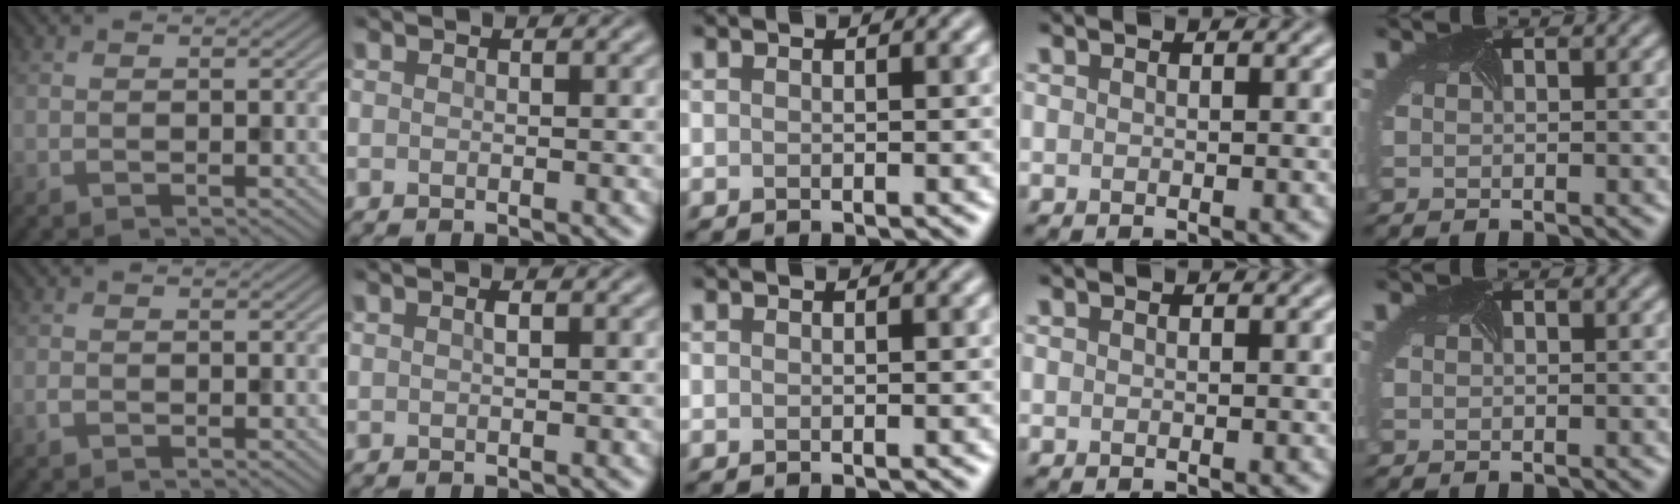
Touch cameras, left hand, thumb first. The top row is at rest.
{"thumb": {"total": 0.6, "force": [-0.4, 0.3, 0.4], "torque": [-0.008, 0.000, -0.009]}, "index": {"total": 0.7, "force": [0.3, 0.2, 0.6], "torque": [-0.017, 0.001, 0.006]}}